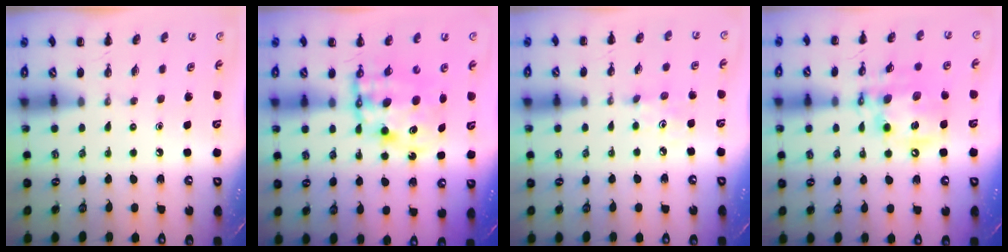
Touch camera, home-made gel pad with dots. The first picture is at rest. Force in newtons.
{"total": 10.6, "press": 10.2, "slide": 2.9}
{"total": 3.9, "press": 3.7, "slide": 1.0}
{"total": 15.3, "press": 15.0, "slide": 3.1}